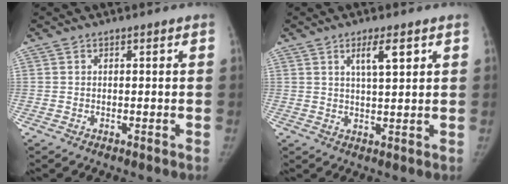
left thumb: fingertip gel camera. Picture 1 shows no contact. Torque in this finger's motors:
{"motor_torque": [0.44, 0.20, 0.70, -0.83, 0.01]}